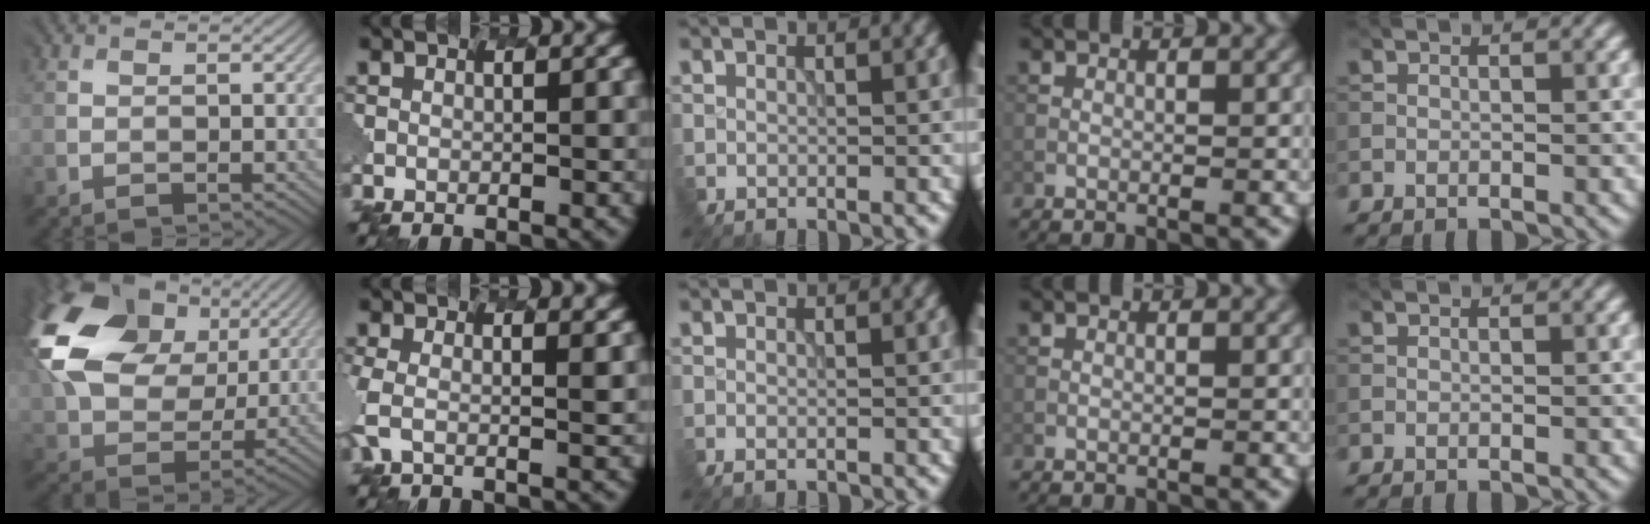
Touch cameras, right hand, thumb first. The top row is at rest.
{"thumb": {"total": 19.1, "force": [7.1, 13.1, 12.0], "torque": [-0.280, 0.038, 0.129]}, "index": {"total": 1.5, "force": [0.7, 0.1, 1.3], "torque": [-0.026, 0.008, -0.010]}, "middle": {"total": 0.7, "force": [-0.3, 0.4, 0.4], "torque": [0.008, 0.004, -0.009]}}